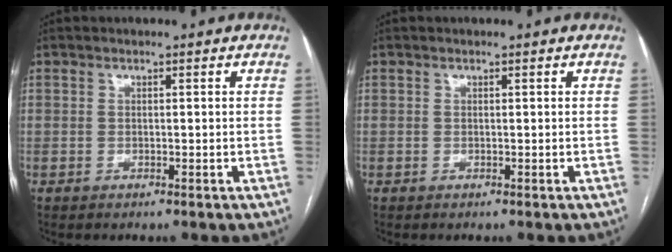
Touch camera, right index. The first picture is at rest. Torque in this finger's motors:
{"motor_torque": [0.07, 0.08, 0.04, 0.01]}